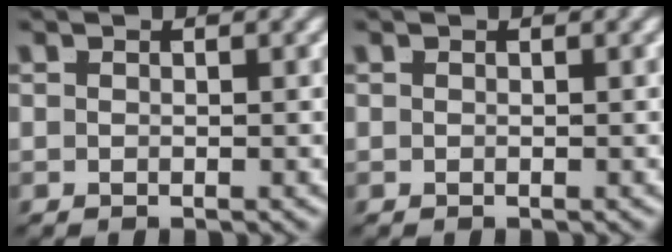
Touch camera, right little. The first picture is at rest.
{"total": 0.0}